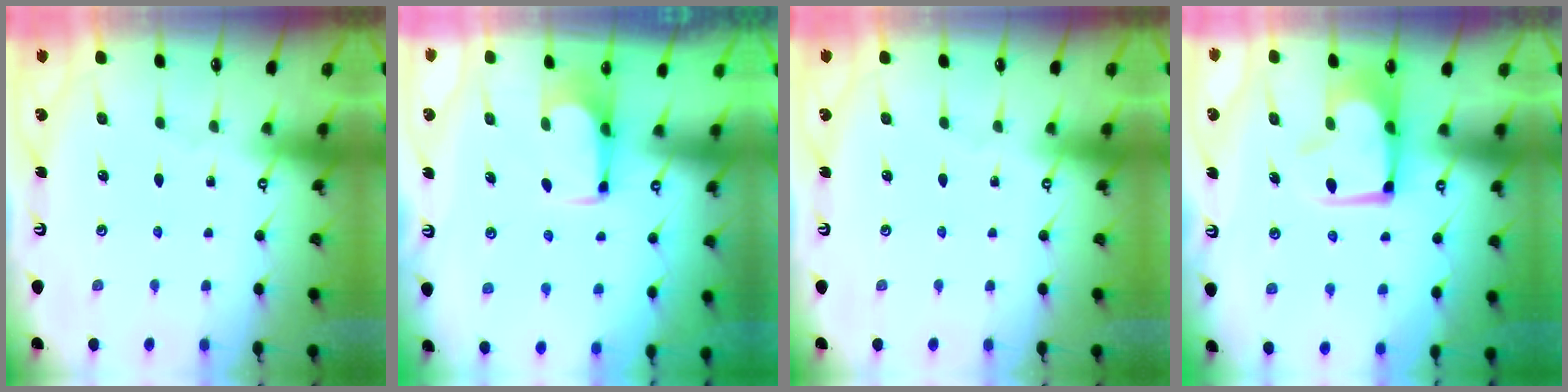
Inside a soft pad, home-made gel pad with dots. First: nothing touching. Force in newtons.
{"total": 3.5, "press": 3.5, "slide": 0.5}
{"total": 0.0}
{"total": 4.2, "press": 4.2, "slide": 0.8}